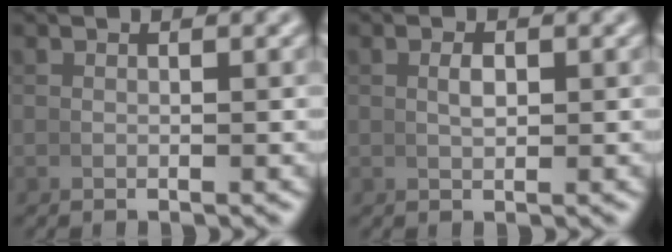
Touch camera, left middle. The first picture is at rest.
{"total": 1.2, "force": [0.3, 0.5, 1.1], "torque": [-0.019, -0.001, 0.008]}